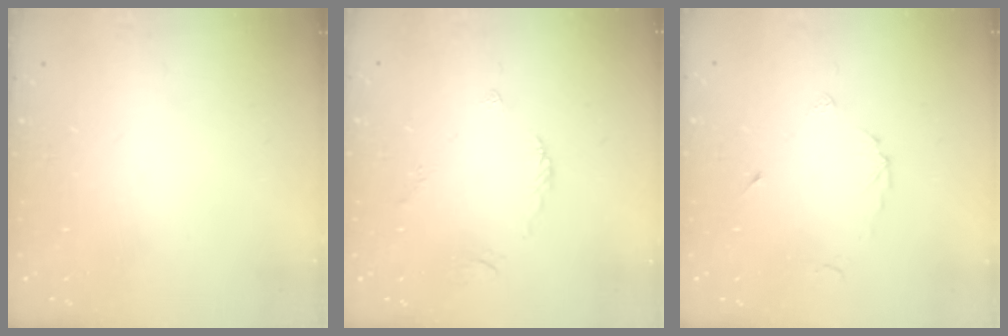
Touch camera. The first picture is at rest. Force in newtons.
{"total": 2.7, "press": 2.6, "slide": 0.6}
{"total": 3.7, "press": 3.7, "slide": 0.4}